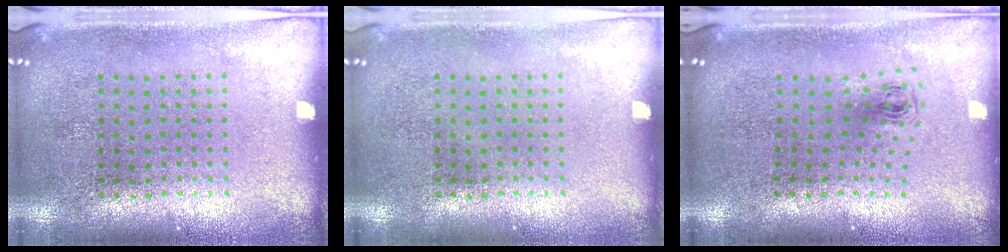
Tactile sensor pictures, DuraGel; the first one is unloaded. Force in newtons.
{"total": 0.0}
{"total": 0.6, "press": 0.3, "slide": 0.6}